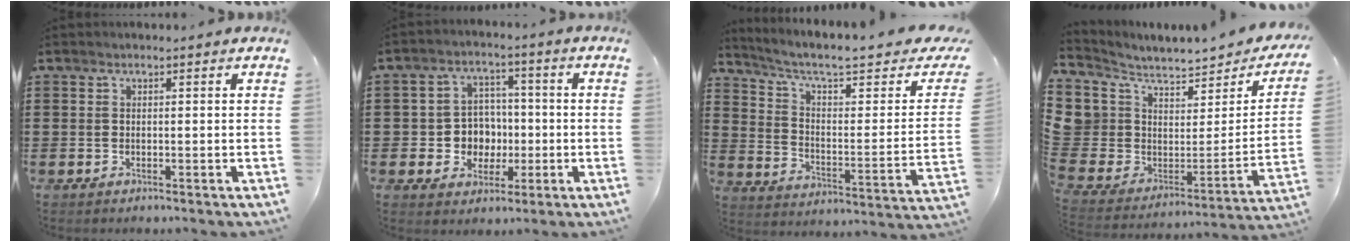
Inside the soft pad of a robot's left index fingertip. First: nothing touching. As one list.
[{"total": 6.4, "force": [-0.6, 6.0, 2.0], "torque": [-0.051, 0.015, -0.010]}, {"total": 6.2, "force": [4.4, 1.3, 4.2], "torque": [-0.095, -0.034, 0.067]}, {"total": 4.6, "force": [2.9, 3.3, -1.1], "torque": [-0.036, -0.049, 0.050]}]